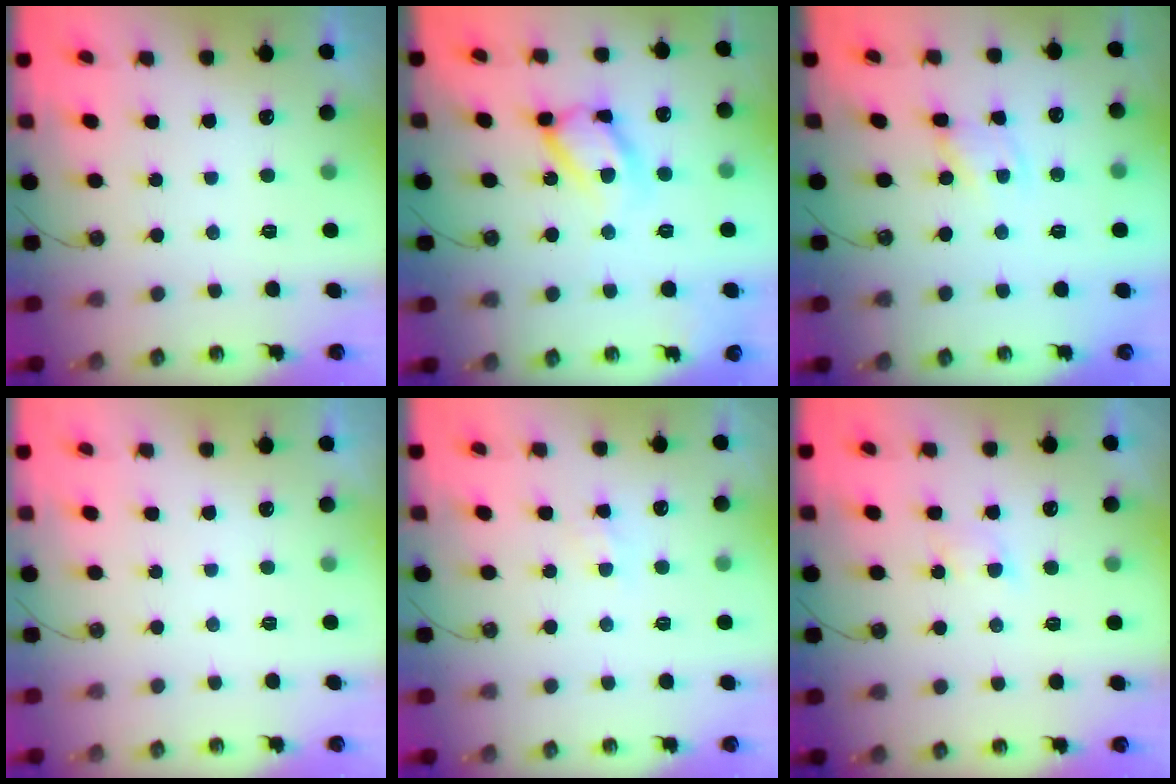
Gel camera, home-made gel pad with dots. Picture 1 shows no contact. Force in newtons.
{"total": 14.2, "press": 14.1, "slide": 1.0}
{"total": 1.8, "press": 1.8, "slide": 0.1}
{"total": 0.0}
{"total": 5.0, "press": 4.9, "slide": 0.7}
{"total": 3.2, "press": 3.2, "slide": 0.6}